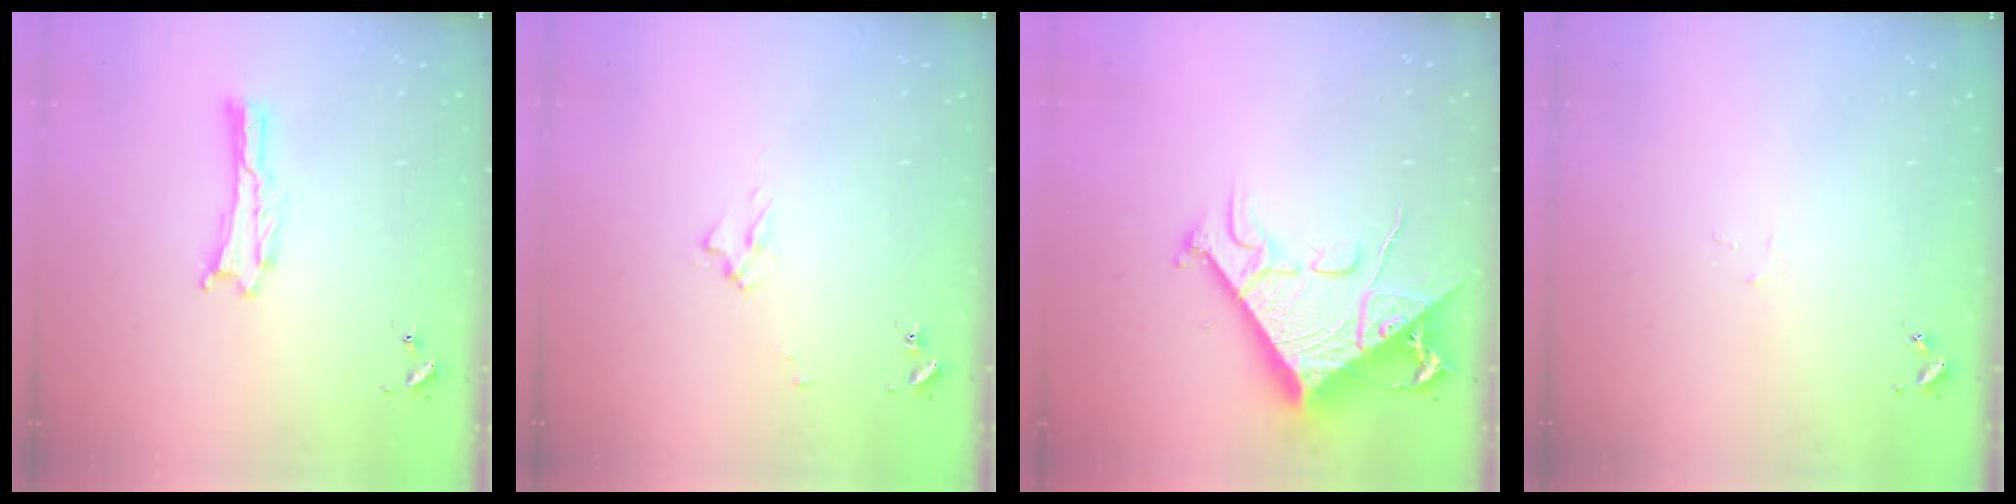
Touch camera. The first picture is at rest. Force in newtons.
{"total": 2.5, "press": 2.5, "slide": 0.4}
{"total": 12.9, "press": 12.8, "slide": 1.4}
{"total": 1.0, "press": 1.0, "slide": 0.1}